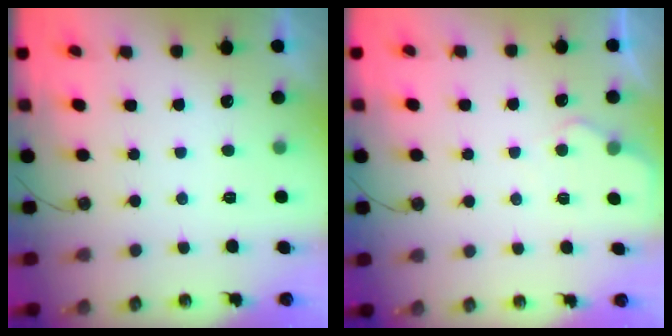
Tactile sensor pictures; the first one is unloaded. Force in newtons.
{"total": 3.8, "press": 3.8, "slide": 0.4}